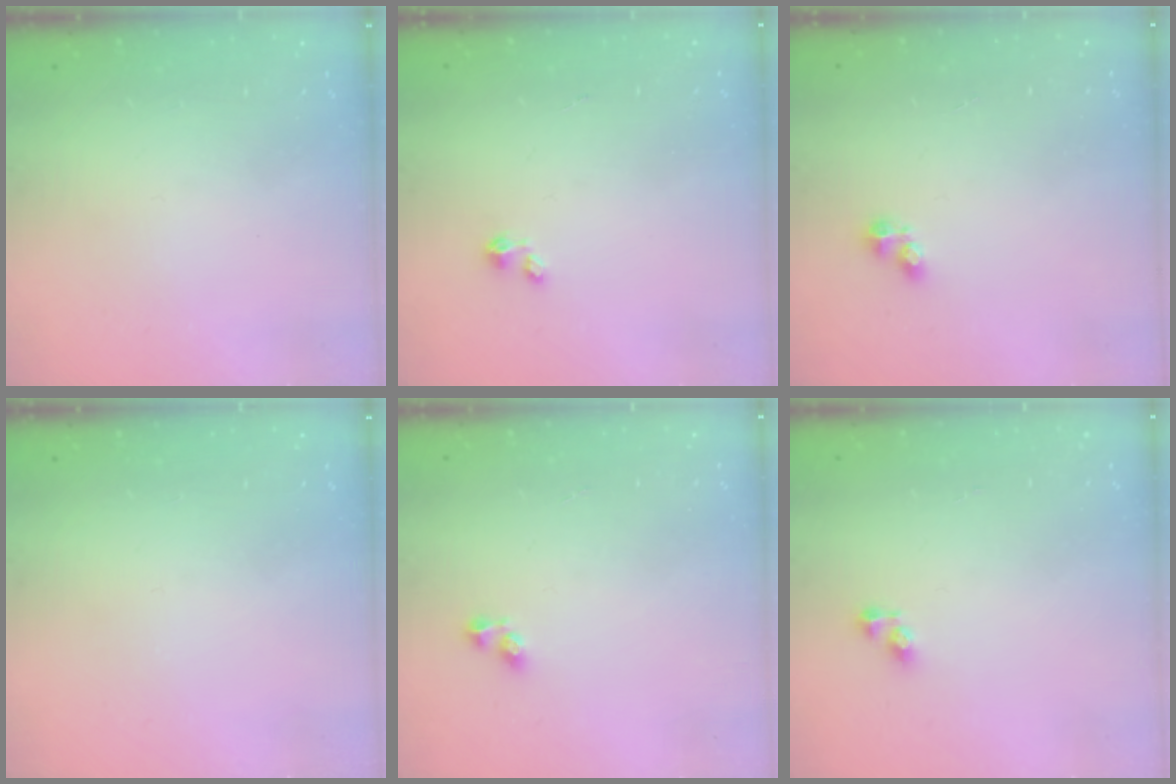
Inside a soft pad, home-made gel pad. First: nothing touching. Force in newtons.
{"total": 0.0}
{"total": 3.6, "press": 3.5, "slide": 0.4}
{"total": 0.0}
{"total": 2.5, "press": 2.2, "slide": 1.3}
{"total": 3.5, "press": 3.5, "slide": 0.5}